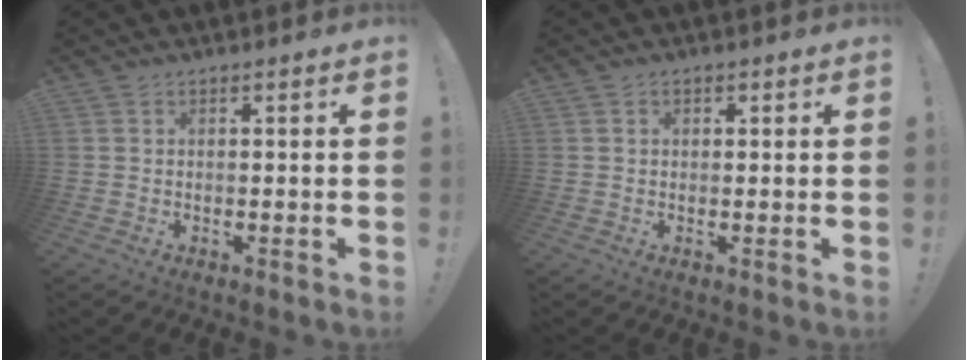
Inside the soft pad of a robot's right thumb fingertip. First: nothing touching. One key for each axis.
{"total": 1.0, "fx": 0.3, "fy": 0.8, "fz": 0.4, "tx": 0.000, "ty": 0.000, "tz": 0.004}